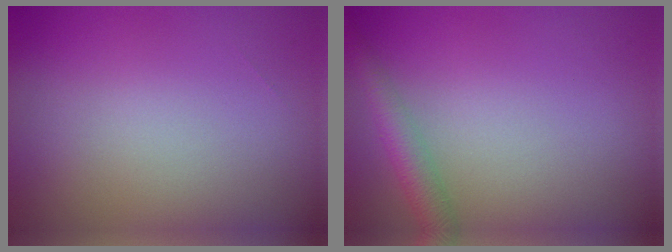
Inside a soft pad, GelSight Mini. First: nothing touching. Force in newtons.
{"total": 2.9, "press": 2.9, "slide": 0.1}